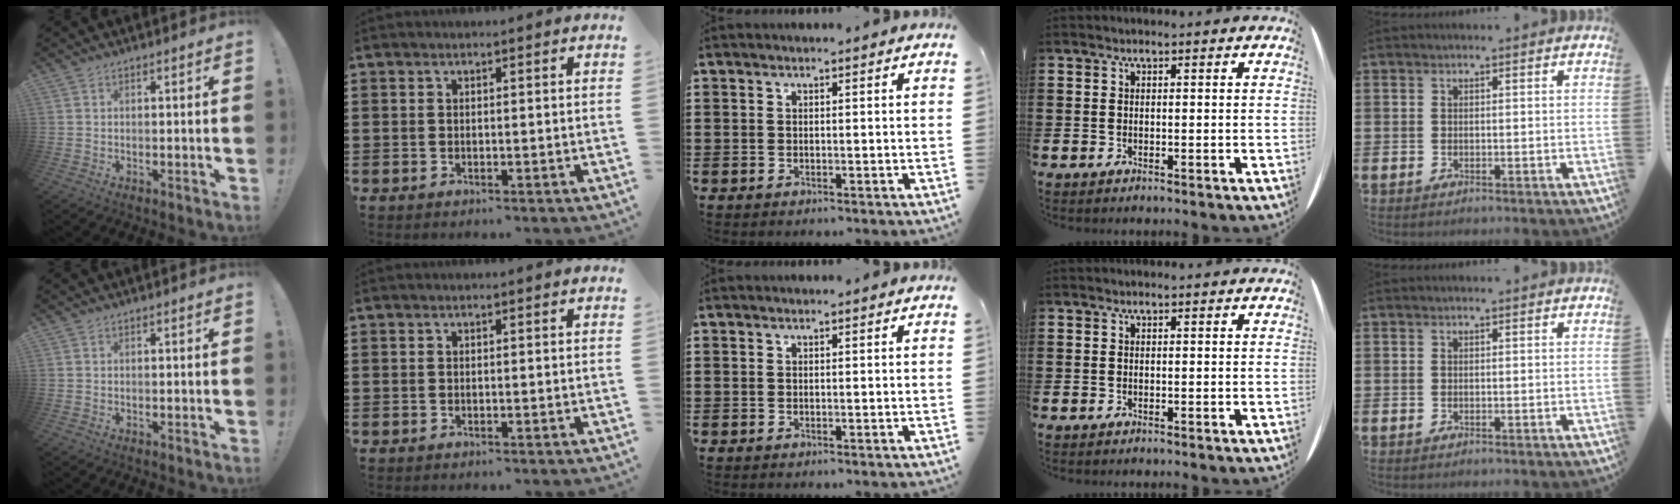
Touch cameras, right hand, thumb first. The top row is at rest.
{}